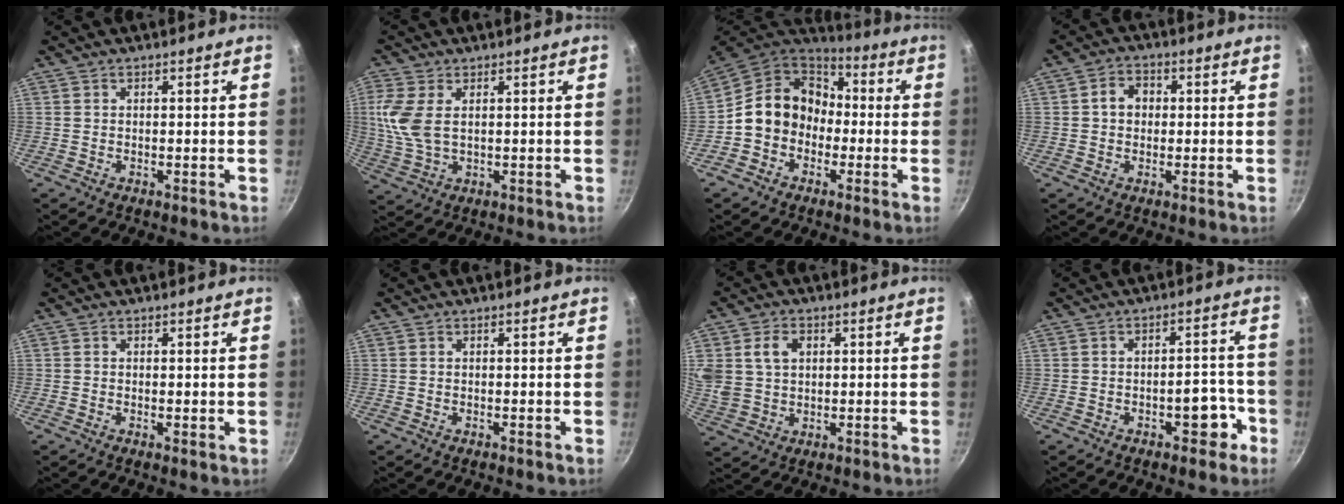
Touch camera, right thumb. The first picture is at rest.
{"total": 7.9, "force": [1.5, 4.3, 6.4], "torque": [-0.142, -0.001, 0.034]}
{"total": 13.7, "force": [-1.5, 11.7, 6.9], "torque": [-0.081, 0.051, -0.042]}
{"total": 4.7, "force": [0.4, 3.8, 2.7], "torque": [-0.023, 0.011, 0.000]}
{"total": 0.6, "force": [0.1, 0.2, 0.6], "torque": [-0.009, -0.004, -0.001]}
{"total": 0.0}
{"total": 9.8, "force": [2.9, 7.6, 5.6], "torque": [-0.106, 0.000, 0.059]}
{"total": 6.5, "force": [-3.1, 3.4, 4.5], "torque": [-0.024, 0.036, -0.033]}